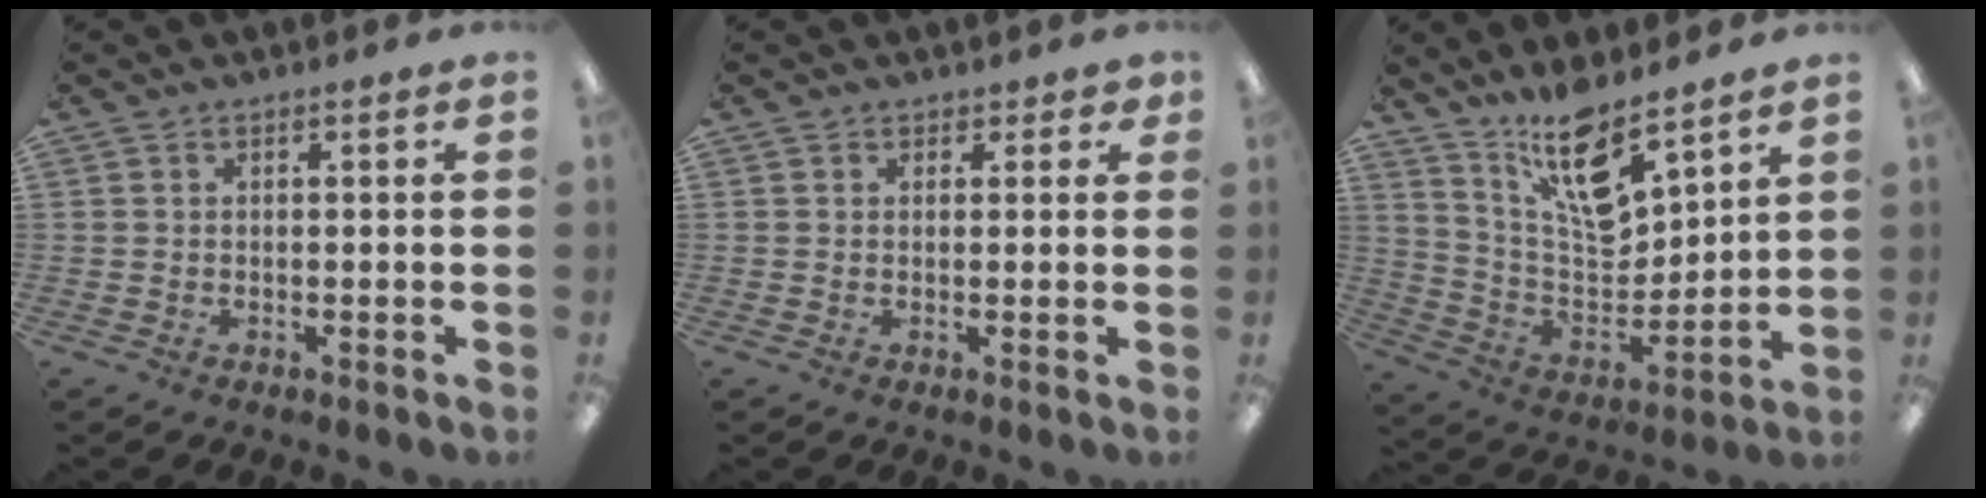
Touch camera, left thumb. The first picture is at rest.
{"total": 1.8, "force": [1.3, 1.3, 0.5], "torque": [0.007, -0.003, 0.020]}
{"total": 15.0, "force": [11.5, 4.6, 8.4], "torque": [-0.155, -0.076, 0.202]}